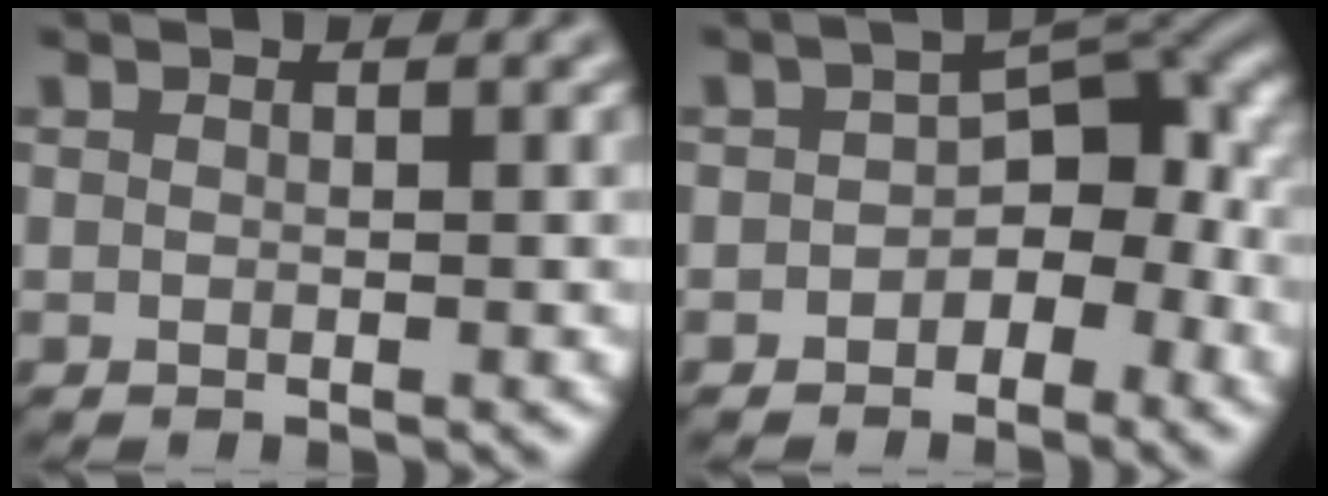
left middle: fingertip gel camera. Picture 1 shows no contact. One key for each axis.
{"total": 5.0, "fx": -1.3, "fy": 3.2, "fz": 3.6, "tx": -0.028, "ty": 0.008, "tz": -0.029}